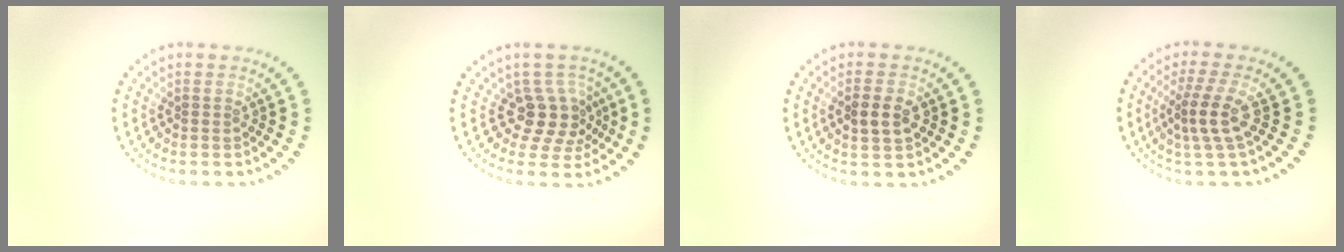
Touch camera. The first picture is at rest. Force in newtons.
{"total": 3.5, "press": 2.7, "slide": 2.2}
{"total": 2.4, "press": 2.4, "slide": 0.3}
{"total": 3.0, "press": 2.2, "slide": 2.1}